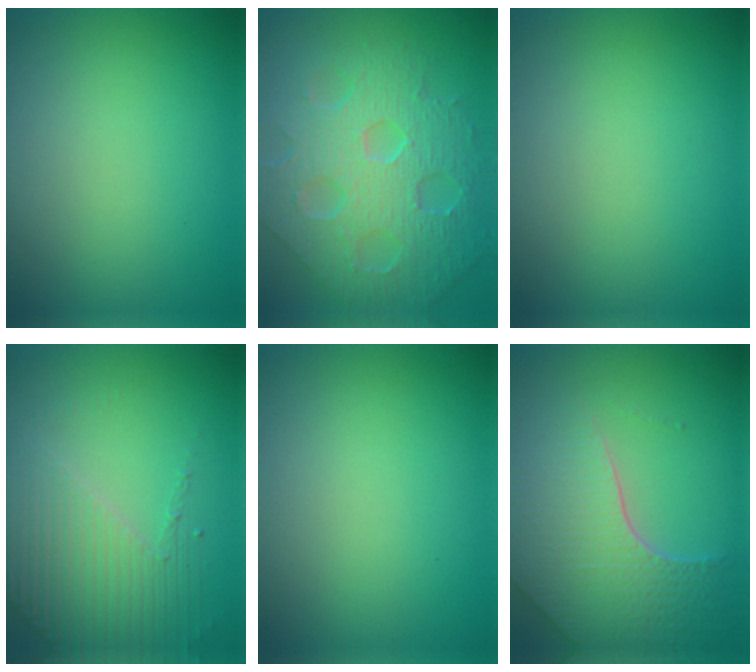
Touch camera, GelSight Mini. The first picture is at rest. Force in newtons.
{"total": 9.8, "press": 6.8, "slide": 7.0}
{"total": 0.0}
{"total": 4.4, "press": 3.3, "slide": 2.9}
{"total": 0.0}
{"total": 7.6, "press": 5.8, "slide": 4.9}